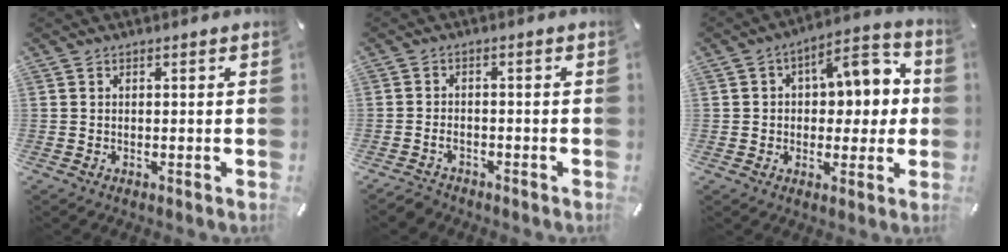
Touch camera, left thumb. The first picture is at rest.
{"total": 2.8, "force": [-1.9, 1.6, 1.2], "torque": [-0.031, 0.008, -0.041]}
{"total": 10.6, "force": [2.3, 7.6, 7.1], "torque": [-0.089, -0.013, 0.036]}